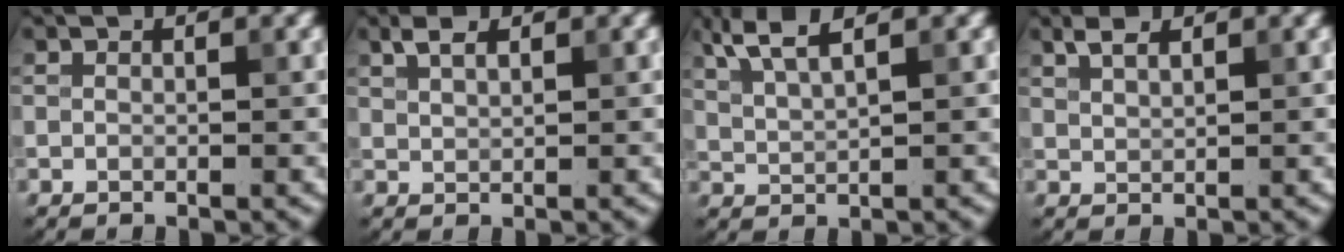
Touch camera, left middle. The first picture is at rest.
{"total": 1.8, "force": [1.3, 0.7, 1.1], "torque": [-0.022, 0.003, 0.026]}
{"total": 3.7, "force": [2.6, 0.9, 2.5], "torque": [-0.055, 0.011, 0.055]}
{"total": 1.7, "force": [1.3, 0.6, 0.9], "torque": [-0.021, 0.002, 0.028]}